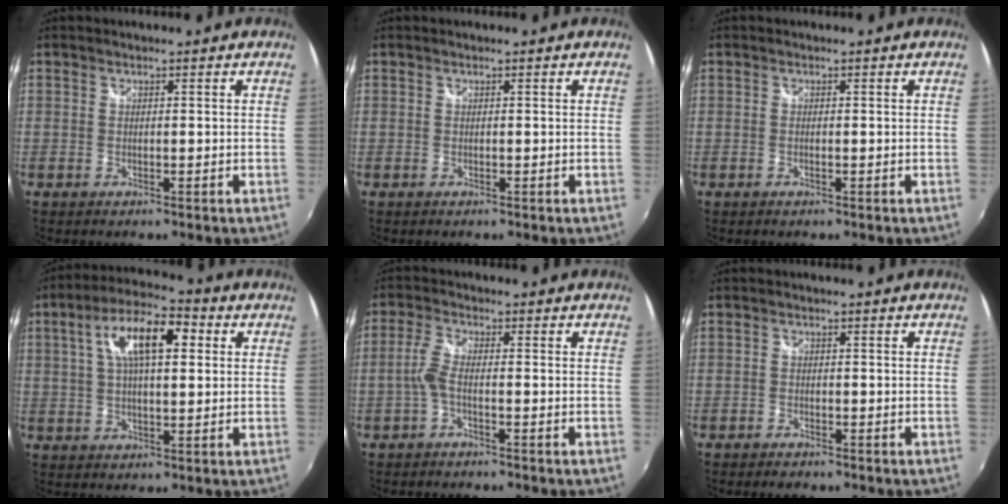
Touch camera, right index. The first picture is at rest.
{"total": 0.0}
{"total": 0.0}
{"total": 12.2, "force": [3.5, 4.8, 10.6], "torque": [-0.190, 0.028, 0.053]}
{"total": 2.8, "force": [-1.4, 0.4, 2.4], "torque": [-0.064, 0.004, -0.031]}
{"total": 2.1, "force": [-1.8, 0.8, 0.7], "torque": [-0.021, -0.005, -0.031]}